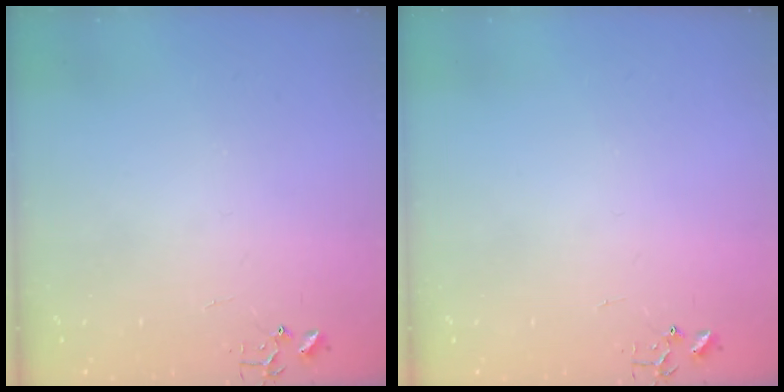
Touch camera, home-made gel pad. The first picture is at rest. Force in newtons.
{"total": 0.0}